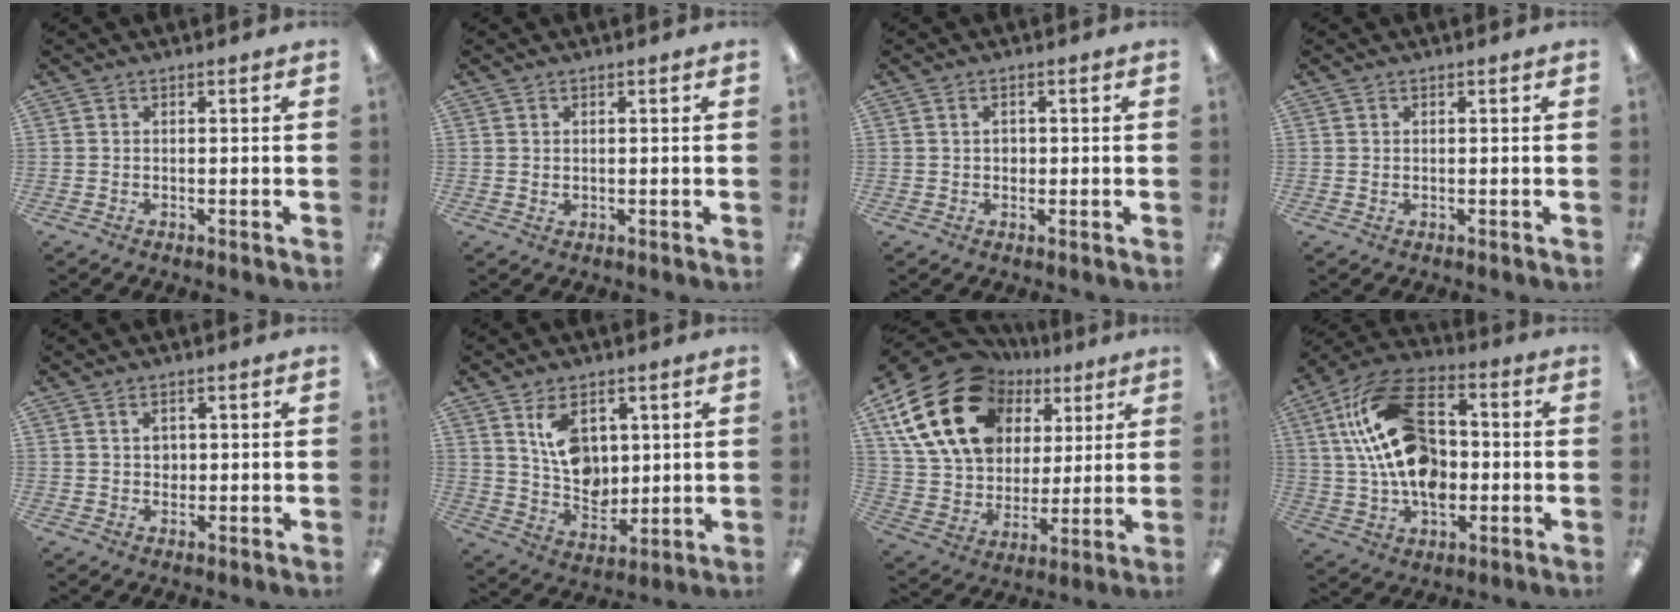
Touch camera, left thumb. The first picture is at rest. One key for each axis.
{"total": 1.0, "fx": 0.6, "fy": 0.7, "fz": 0.4, "tx": -0.002, "ty": -0.001, "tz": 0.009}
{"total": 1.9, "fx": 0.4, "fy": 1.5, "fz": 1.1, "tx": -0.024, "ty": 0.007, "tz": 0.005}
{"total": 0.6, "fx": 0.3, "fy": 0.4, "fz": 0.3, "tx": 0.001, "ty": -0.001, "tz": 0.004}
{"total": 2.4, "fx": 0.9, "fy": 1.9, "fz": 1.2, "tx": -0.019, "ty": 0.003, "tz": 0.013}
{"total": 10.3, "fx": 4.4, "fy": 7.3, "fz": 5.8, "tx": -0.097, "ty": -0.011, "tz": 0.081}
{"total": 24.4, "fx": 10.5, "fy": 17.6, "fz": 13.2, "tx": -0.264, "ty": -0.036, "tz": 0.199}
{"total": 21.4, "fx": 2.9, "fy": 14.4, "fz": 15.6, "tx": -0.291, "ty": 0.002, "tz": 0.052}